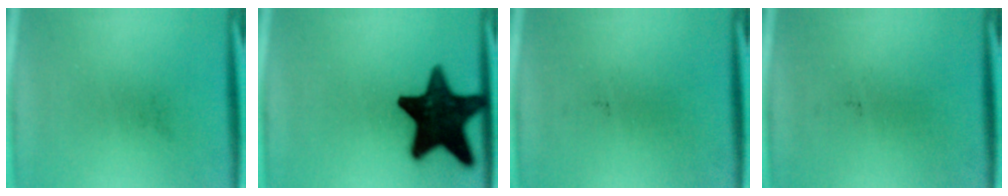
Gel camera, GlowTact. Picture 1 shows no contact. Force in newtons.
{"total": 18.0}
{"total": 0.0}
{"total": 0.0}